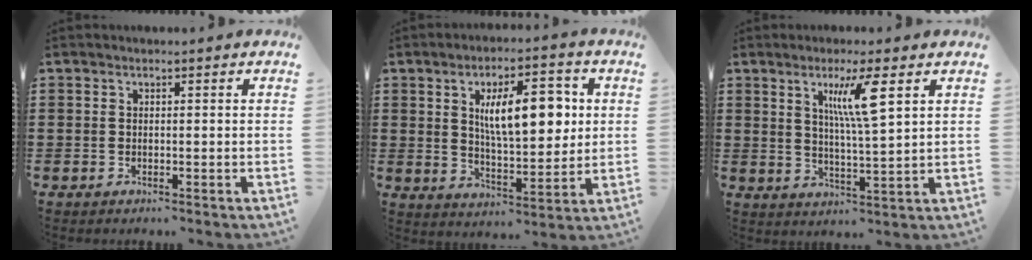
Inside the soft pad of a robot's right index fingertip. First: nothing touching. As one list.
[{"total": 11.1, "force": [2.9, 4.5, 9.7], "torque": [-0.159, 0.001, 0.043]}, {"total": 7.4, "force": [3.2, 0.8, 6.6], "torque": [-0.129, 0.001, 0.049]}]